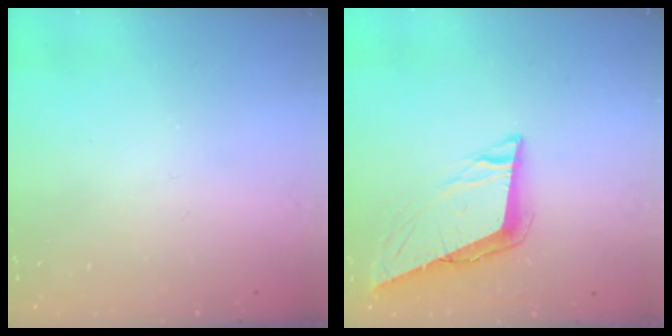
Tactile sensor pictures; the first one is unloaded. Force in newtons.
{"total": 8.0, "press": 8.0, "slide": 0.8}